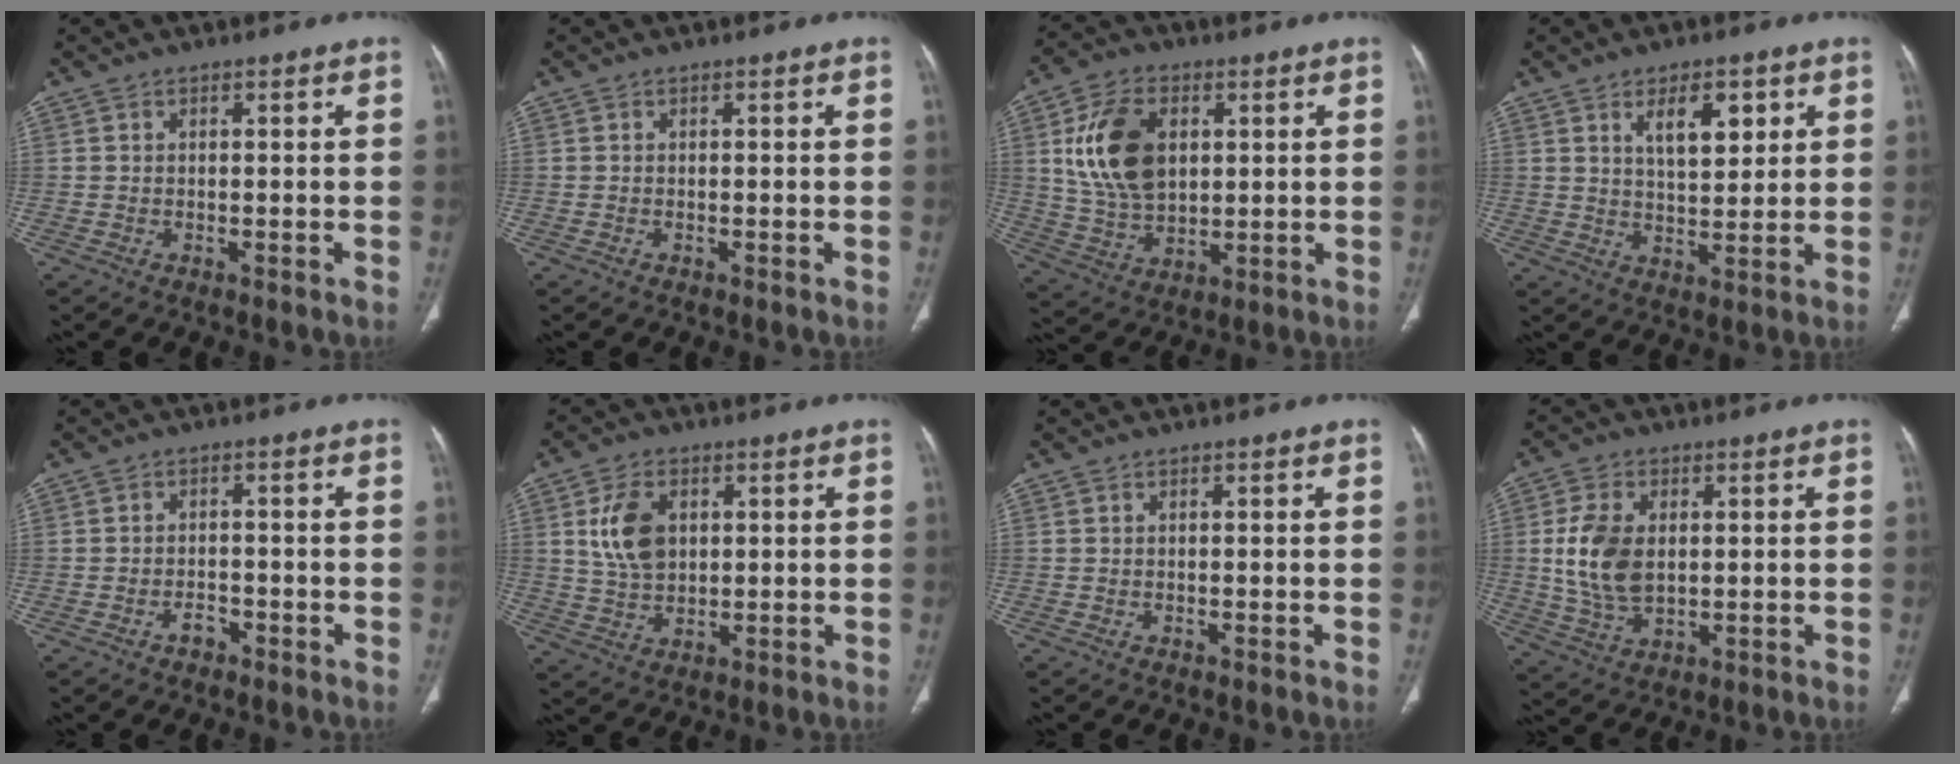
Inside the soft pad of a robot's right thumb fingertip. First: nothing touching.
{"total": 0.0}
{"total": 15.1, "force": [3.6, 9.8, 10.8], "torque": [-0.184, -0.008, 0.073]}
{"total": 7.8, "force": [3.5, 3.7, 5.9], "torque": [-0.072, -0.023, 0.059]}
{"total": 2.1, "force": [-1.4, 1.2, 0.9], "torque": [-0.009, 0.013, -0.025]}
{"total": 8.7, "force": [2.2, 5.9, 6.1], "torque": [-0.103, -0.007, 0.046]}
{"total": 0.0}
{"total": 10.9, "force": [1.2, 6.9, 8.3], "torque": [-0.165, -0.006, 0.033]}